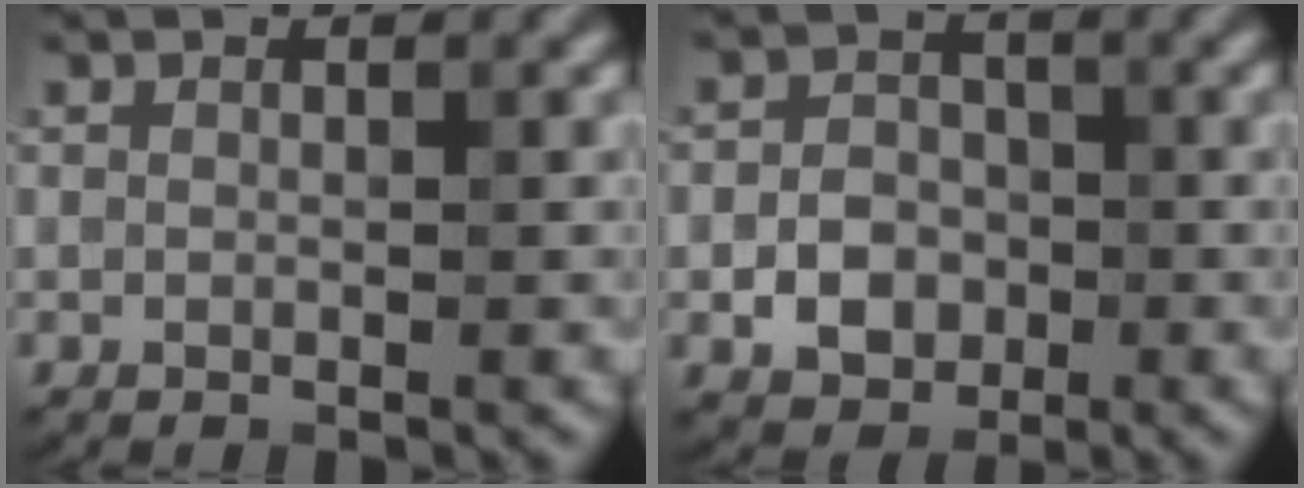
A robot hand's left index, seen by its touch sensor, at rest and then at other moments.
{"total": 3.4, "force": [-1.1, 2.6, 1.9], "torque": [-0.022, 0.003, -0.020]}